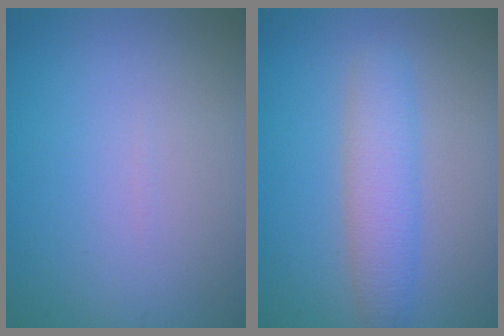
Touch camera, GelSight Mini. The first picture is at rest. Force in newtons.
{"total": 3.7, "press": 3.7, "slide": 0.1}